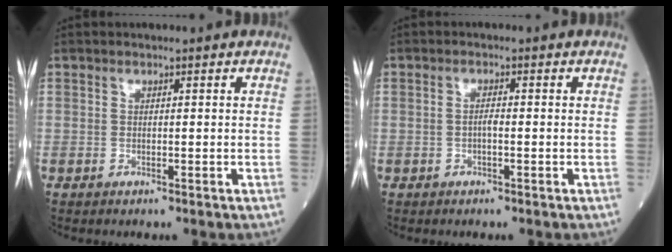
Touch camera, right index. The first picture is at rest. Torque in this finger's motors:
{"motor_torque": [0.02, -0.02, -0.04, 0.00]}